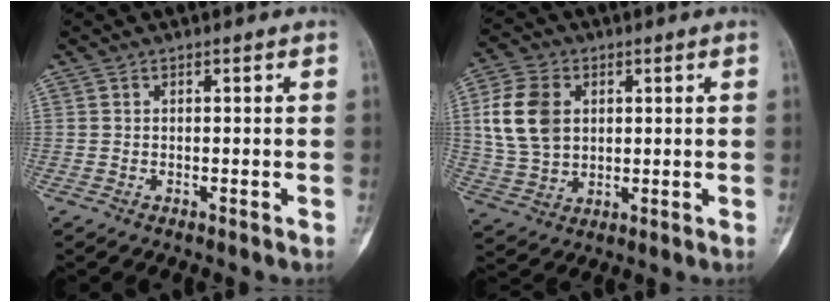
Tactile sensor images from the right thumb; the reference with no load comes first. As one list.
[{"total": 11.8, "force": [2.5, 8.6, 7.7], "torque": [-0.139, -0.001, 0.052]}]